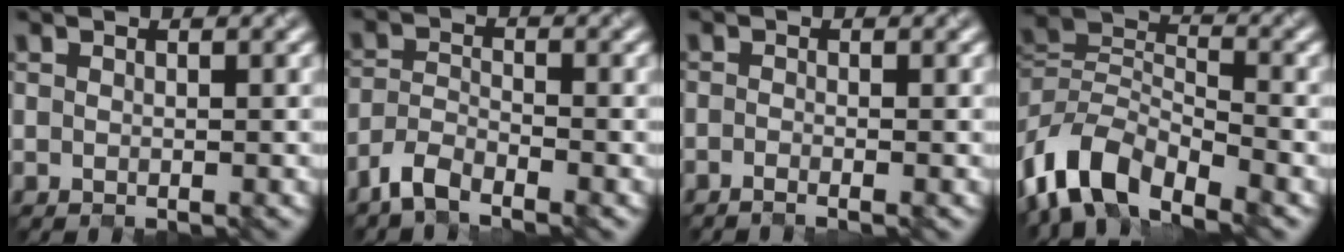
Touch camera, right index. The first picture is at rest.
{"total": 3.2, "force": [-2.7, 0.8, 1.5], "torque": [-0.034, -0.003, -0.063]}
{"total": 1.2, "force": [-0.8, 0.4, 0.9], "torque": [-0.005, -0.010, -0.019]}
{"total": 8.2, "force": [-5.5, 4.0, 4.5], "torque": [-0.079, -0.001, -0.119]}